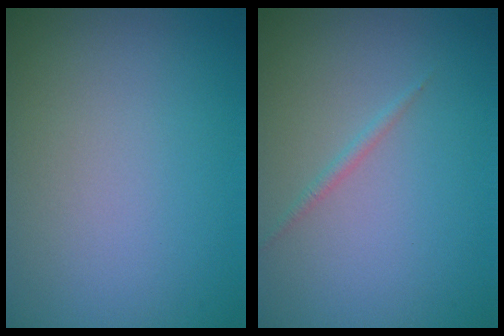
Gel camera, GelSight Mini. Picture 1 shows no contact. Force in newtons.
{"total": 0.7, "press": 0.7, "slide": 0.0}